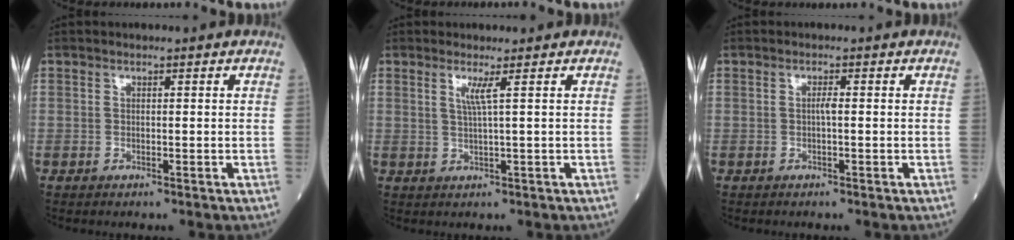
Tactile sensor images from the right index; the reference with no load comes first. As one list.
[{"total": 2.1, "force": [0.8, -0.7, 1.8], "torque": [-0.039, -0.006, 0.018]}, {"total": 1.0, "force": [-0.1, 0.1, 1.0], "torque": [-0.019, 0.000, -0.003]}]